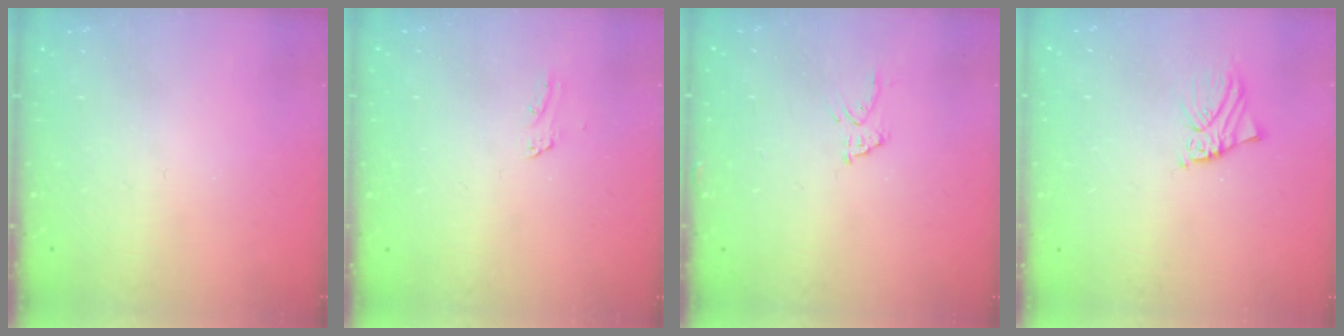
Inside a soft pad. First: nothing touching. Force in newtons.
{"total": 1.4, "press": 1.4, "slide": 0.1}
{"total": 5.4, "press": 5.4, "slide": 0.3}
{"total": 2.7, "press": 2.7, "slide": 0.4}